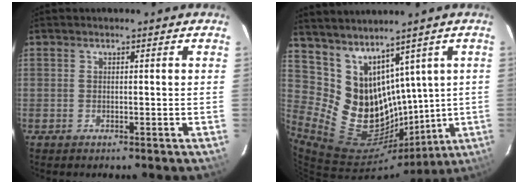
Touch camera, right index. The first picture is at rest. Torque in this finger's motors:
{"motor_torque": [0.60, 0.14, 0.82, 0.17]}